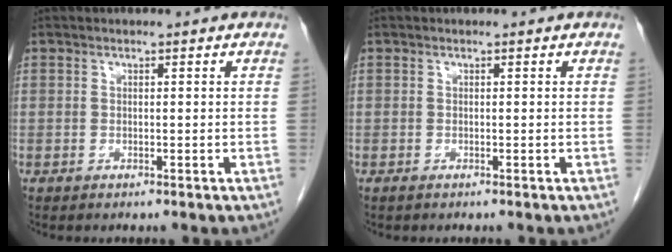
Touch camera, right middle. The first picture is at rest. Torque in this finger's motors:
{"motor_torque": [0.07, 0.14, 0.05, 0.01]}